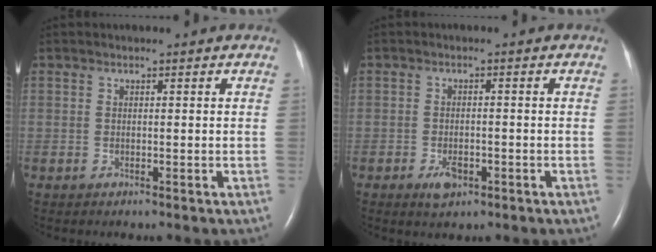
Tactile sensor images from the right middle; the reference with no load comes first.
{"total": 2.9, "force": [-1.5, 1.4, 2.0], "torque": [-0.038, 0.000, -0.020]}